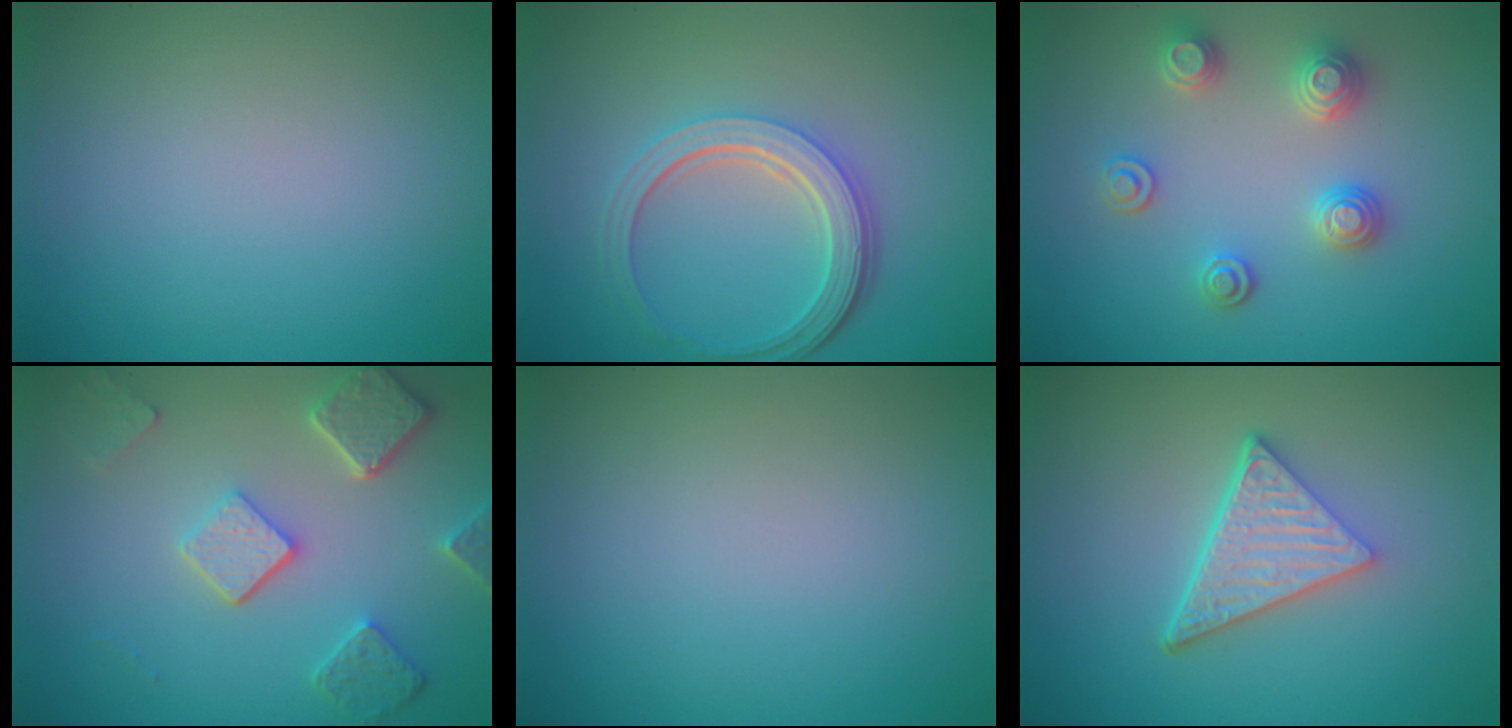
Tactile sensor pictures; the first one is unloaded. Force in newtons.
{"total": 4.9, "press": 3.7, "slide": 3.2}
{"total": 3.2, "press": 3.1, "slide": 0.9}
{"total": 5.1, "press": 4.0, "slide": 3.2}
{"total": 0.0}
{"total": 5.1, "press": 3.5, "slide": 3.7}